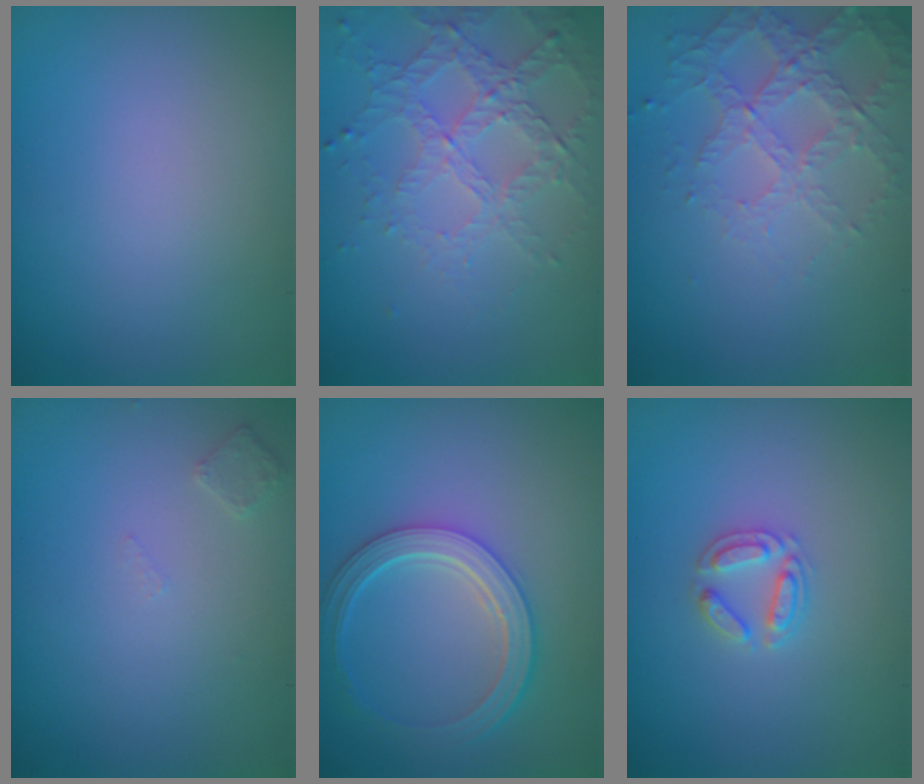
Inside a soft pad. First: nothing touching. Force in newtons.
{"total": 4.7, "press": 3.1, "slide": 3.5}
{"total": 4.2, "press": 3.1, "slide": 2.9}
{"total": 1.0, "press": 1.0, "slide": 0.1}
{"total": 4.7, "press": 3.7, "slide": 3.0}
{"total": 2.2, "press": 2.2, "slide": 0.3}